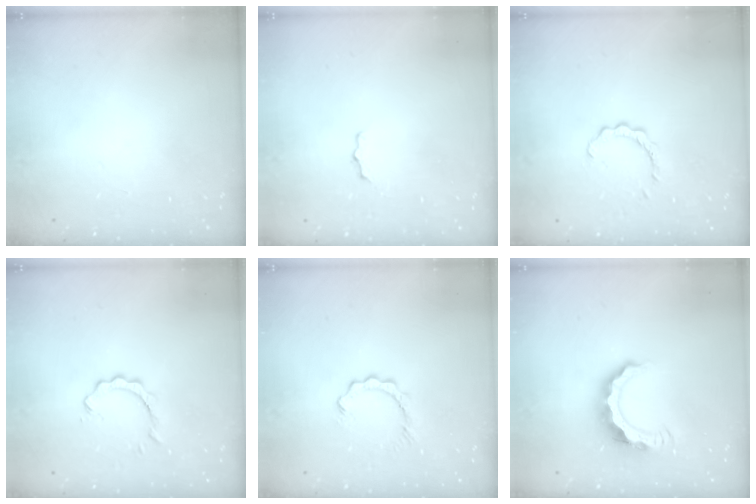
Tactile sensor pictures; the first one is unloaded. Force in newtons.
{"total": 3.9, "press": 3.8, "slide": 0.5}
{"total": 2.8, "press": 2.7, "slide": 0.4}
{"total": 2.9, "press": 2.8, "slide": 0.3}
{"total": 2.5, "press": 2.5, "slide": 0.3}
{"total": 9.0, "press": 9.0, "slide": 0.4}